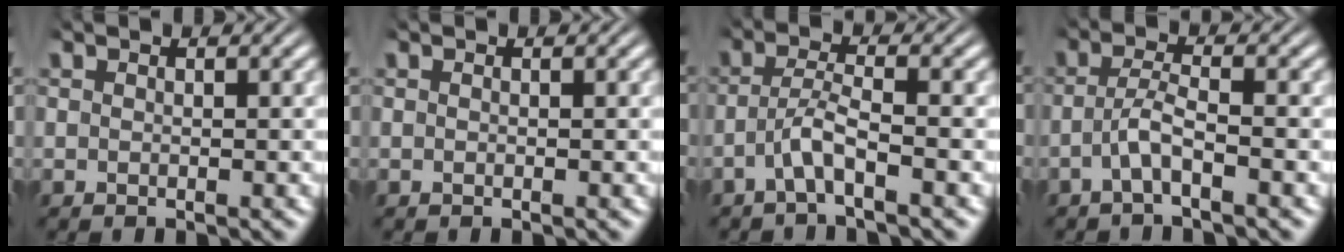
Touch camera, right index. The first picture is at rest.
{"total": 0.0}
{"total": 3.0, "force": [-2.0, 0.4, 2.2], "torque": [-0.048, -0.003, -0.035]}
{"total": 2.8, "force": [-1.9, 0.4, 2.0], "torque": [-0.045, -0.003, -0.033]}